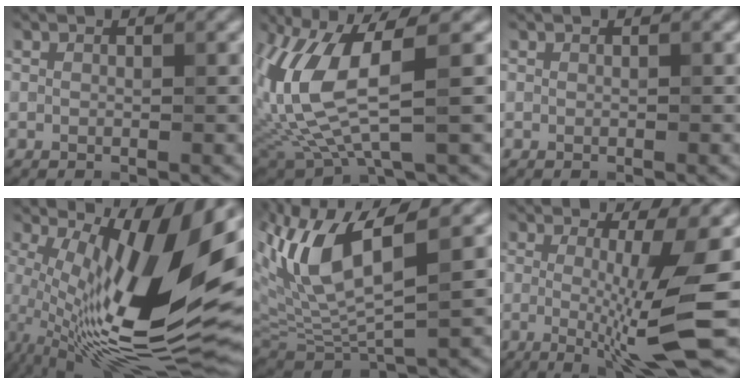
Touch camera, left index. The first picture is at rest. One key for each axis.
{"total": 8.9, "fx": 1.6, "fy": 2.9, "fz": 8.2, "tx": -0.194, "ty": -0.012, "tz": 0.038}
{"total": 0.0}
{"total": 15.6, "fx": 1.9, "fy": 5.0, "fz": 14.7, "tx": -0.248, "ty": -0.006, "tz": 0.032}
{"total": 9.9, "fx": 3.6, "fy": 3.4, "fz": 8.6, "tx": -0.183, "ty": 0.004, "tz": 0.068}
{"total": 8.1, "fx": -0.6, "fy": 1.2, "fz": 8.0, "tx": -0.123, "ty": -0.018, "tz": -0.006}